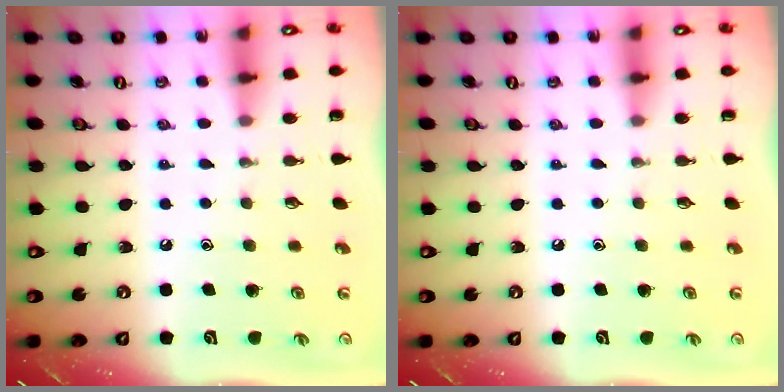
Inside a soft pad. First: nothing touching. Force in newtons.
{"total": 0.0}